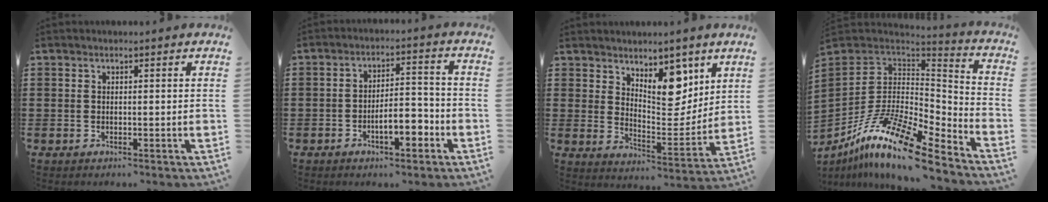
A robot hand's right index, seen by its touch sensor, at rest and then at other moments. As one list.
[{"total": 6.9, "force": [-3.2, 2.5, 5.6], "torque": [-0.098, 0.008, -0.057]}, {"total": 8.6, "force": [5.9, 4.5, 4.4], "torque": [-0.063, -0.039, 0.099]}, {"total": 15.8, "force": [-10.1, 4.6, 11.1], "torque": [-0.221, 0.028, -0.189]}]